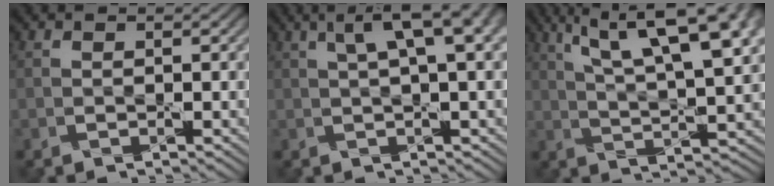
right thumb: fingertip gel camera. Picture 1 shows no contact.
{"total": 7.0, "force": [2.7, 1.5, 6.3], "torque": [-0.087, 0.027, 0.045]}
{"total": 15.4, "force": [7.7, 4.6, 12.5], "torque": [-0.210, 0.016, 0.123]}